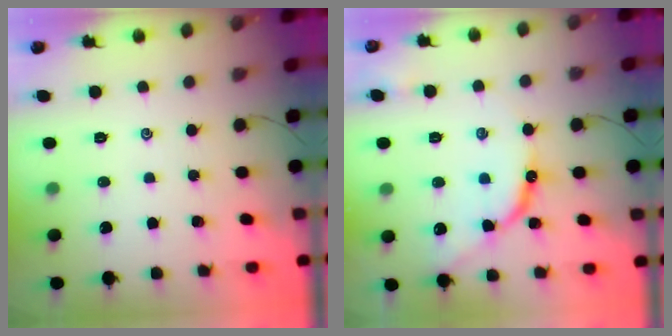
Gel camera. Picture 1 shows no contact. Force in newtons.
{"total": 10.4, "press": 10.3, "slide": 0.8}